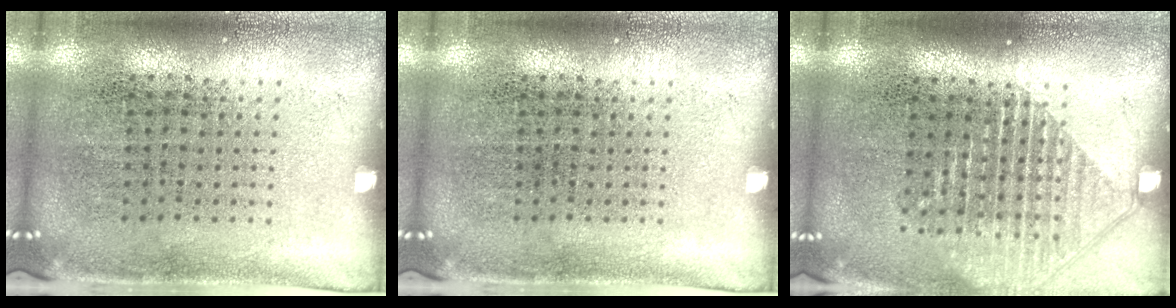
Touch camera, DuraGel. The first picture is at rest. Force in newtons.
{"total": 0.0}
{"total": 1.5, "press": 1.4, "slide": 0.6}